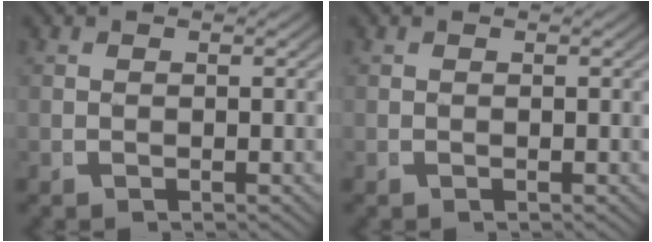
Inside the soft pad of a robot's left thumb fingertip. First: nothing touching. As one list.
[{"total": 0.0}]